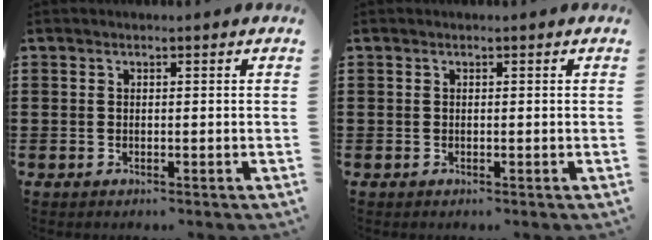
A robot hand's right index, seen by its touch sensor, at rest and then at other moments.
{"total": 0.0}